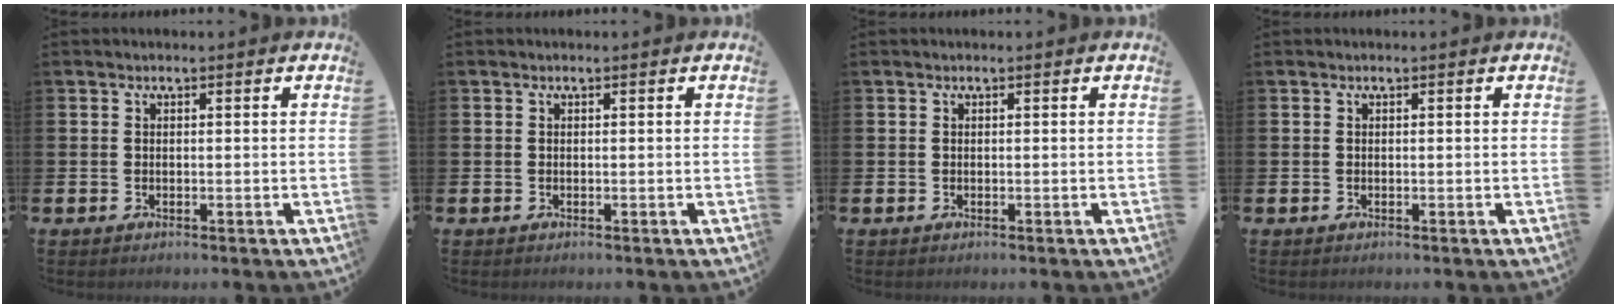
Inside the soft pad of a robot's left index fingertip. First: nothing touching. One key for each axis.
{"total": 0.0}
{"total": 0.0}
{"total": 0.0}